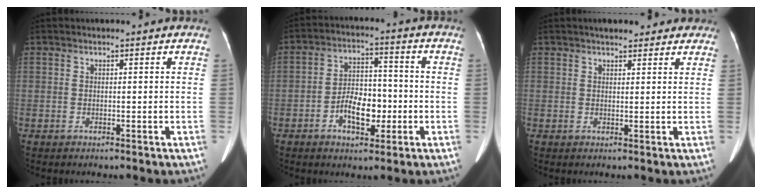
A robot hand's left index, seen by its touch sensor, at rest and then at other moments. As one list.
[{"total": 7.8, "force": [-2.6, 3.9, 6.3], "torque": [-0.119, 0.014, -0.043]}, {"total": 6.2, "force": [5.1, 2.2, 2.8], "torque": [-0.020, 0.019, 0.062]}]